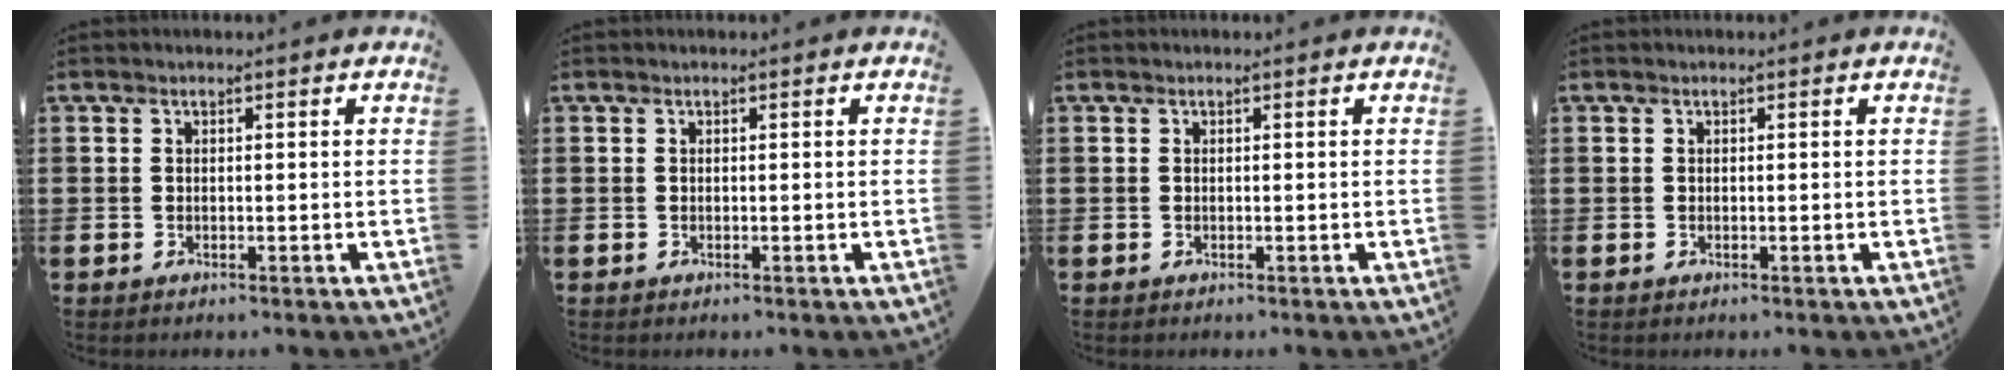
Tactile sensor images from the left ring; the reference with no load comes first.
{"total": 0.0}
{"total": 0.0}
{"total": 0.0}